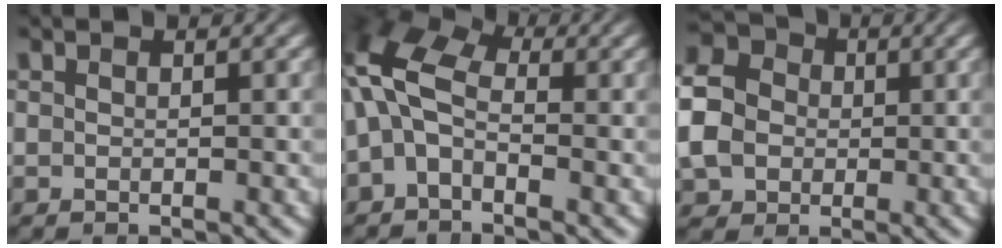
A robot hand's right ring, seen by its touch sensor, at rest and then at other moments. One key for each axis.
{"total": 8.4, "fx": 1.1, "fy": 6.7, "fz": 5.0, "tx": -0.119, "ty": -0.003, "tz": 0.002}
{"total": 8.9, "fx": 1.2, "fy": 7.8, "fz": 4.0, "tx": -0.093, "ty": 0.002, "tz": 0.013}